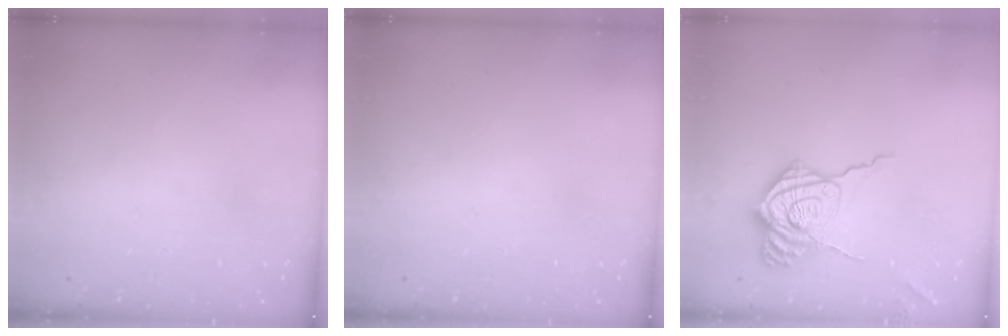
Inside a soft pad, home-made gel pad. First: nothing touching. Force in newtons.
{"total": 0.0}
{"total": 16.6, "press": 16.5, "slide": 1.4}